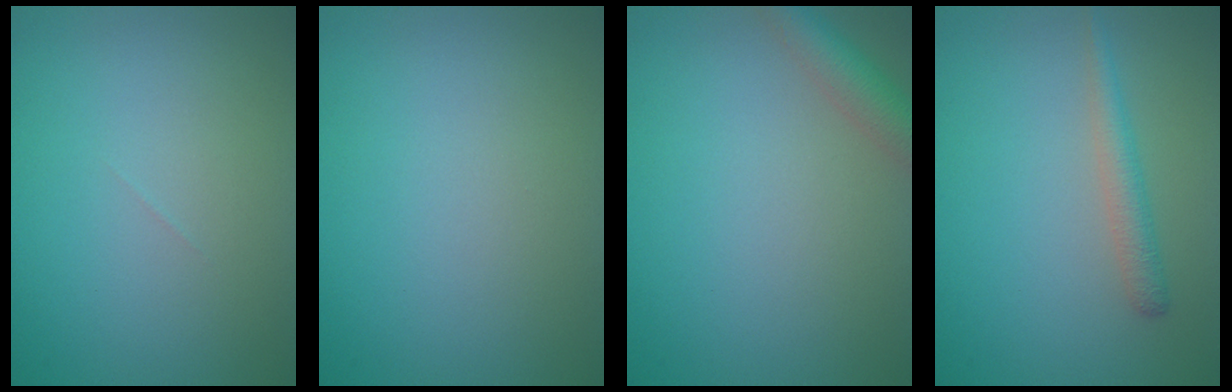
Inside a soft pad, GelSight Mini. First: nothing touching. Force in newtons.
{"total": 0.0}
{"total": 3.2, "press": 3.2, "slide": 0.1}
{"total": 1.9, "press": 1.9, "slide": 0.0}